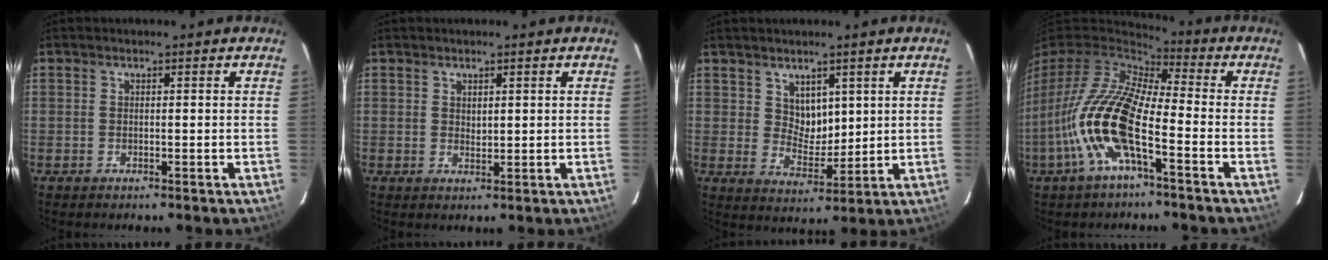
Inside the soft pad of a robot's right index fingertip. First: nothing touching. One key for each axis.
{"total": 1.4, "fx": 0.9, "fy": 0.8, "fz": 0.7, "tx": -0.008, "ty": 0.001, "tz": 0.017}
{"total": 5.3, "fx": 2.8, "fy": 3.9, "fz": 2.2, "tx": -0.028, "ty": 0.000, "tz": 0.059}
{"total": 16.8, "fx": -6.1, "fy": 5.1, "fz": 14.7, "tx": -0.301, "ty": -0.015, "tz": -0.130}